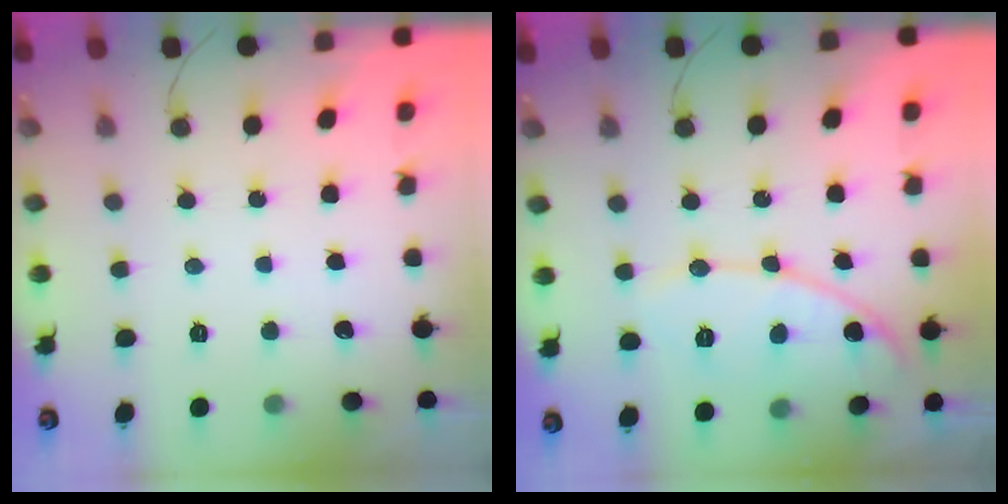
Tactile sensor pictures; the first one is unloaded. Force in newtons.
{"total": 10.5, "press": 10.5, "slide": 0.8}